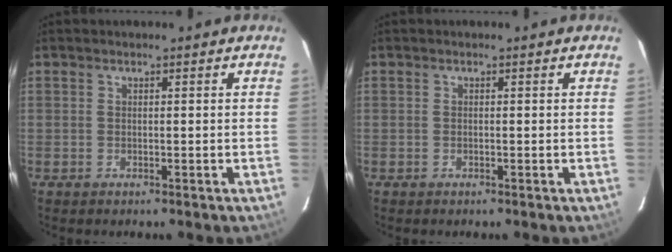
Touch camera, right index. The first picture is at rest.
{"total": 0.0}